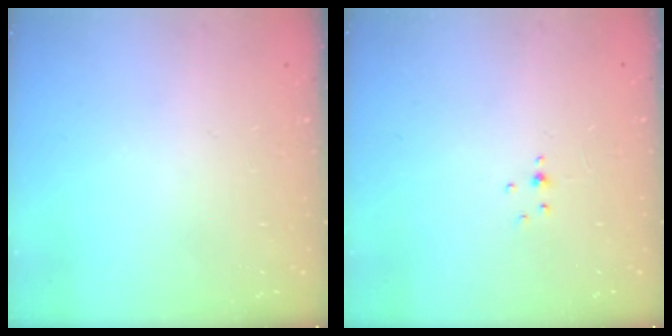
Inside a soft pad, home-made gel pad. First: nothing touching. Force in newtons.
{"total": 1.8, "press": 1.8, "slide": 0.2}